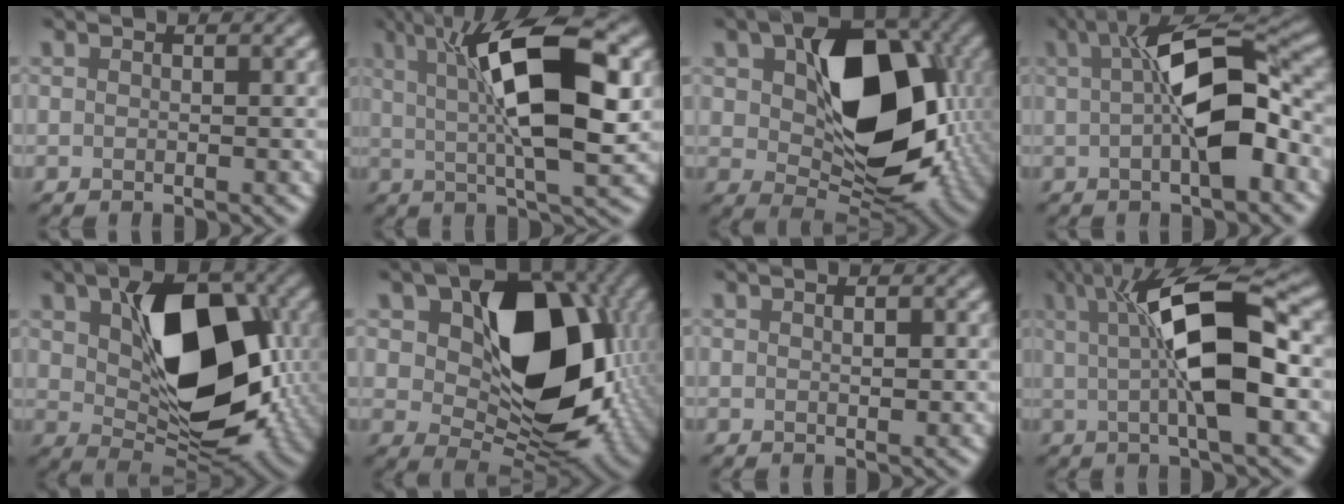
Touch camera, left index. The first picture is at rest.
{"total": 11.2, "force": [2.1, 3.3, 10.5], "torque": [-0.161, 0.009, 0.035]}
{"total": 13.3, "force": [1.3, 8.6, 10.0], "torque": [-0.150, -0.009, 0.034]}
{"total": 8.3, "force": [-0.4, 2.9, 7.8], "torque": [-0.117, 0.007, -0.009]}
{"total": 12.0, "force": [1.4, 7.5, 9.3], "torque": [-0.136, -0.006, 0.036]}
{"total": 14.6, "force": [2.0, 9.7, 10.7], "torque": [-0.156, -0.012, 0.044]}
{"total": 0.8, "force": [-0.1, 0.4, 0.6], "torque": [-0.008, -0.004, 0.006]}
{"total": 9.7, "force": [0.9, 2.7, 9.2], "torque": [-0.141, 0.011, 0.013]}